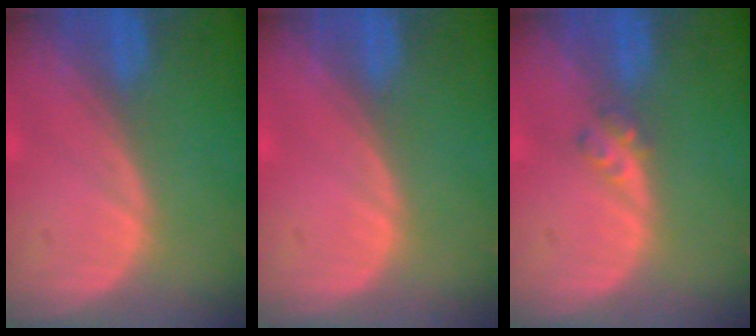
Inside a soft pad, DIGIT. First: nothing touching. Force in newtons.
{"total": 0.5, "press": 0.0, "slide": 0.5}
{"total": 2.1, "press": 1.8, "slide": 1.0}